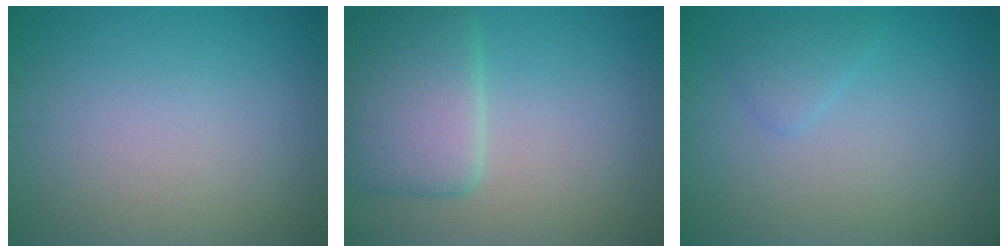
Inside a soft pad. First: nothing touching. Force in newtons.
{"total": 5.4, "press": 5.4, "slide": 0.3}
{"total": 1.4, "press": 1.4, "slide": 0.1}